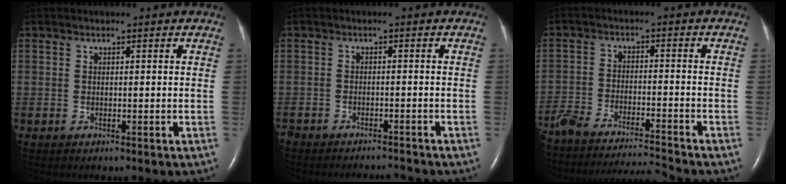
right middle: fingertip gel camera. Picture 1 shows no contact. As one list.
[{"total": 4.5, "force": [-4.5, 0.1, 0.3], "torque": [-0.002, -0.010, -0.070]}, {"total": 17.2, "force": [-16.2, -0.4, 5.8], "torque": [-0.120, -0.012, -0.258]}]